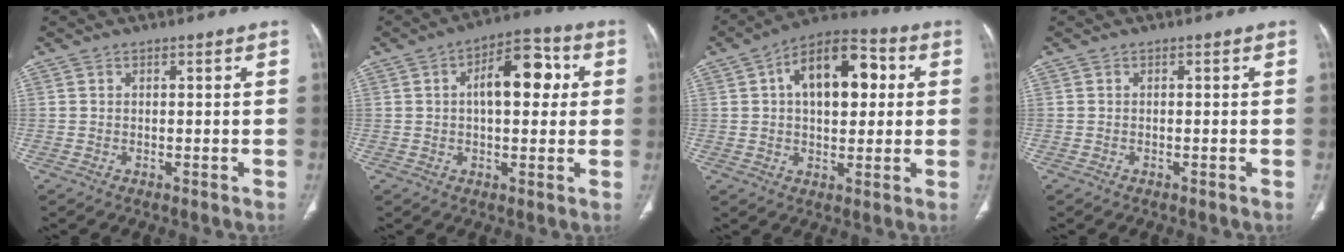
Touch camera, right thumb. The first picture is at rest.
{"total": 11.5, "force": [2.1, 5.8, 9.7], "torque": [-0.119, 0.021, 0.023]}
{"total": 15.3, "force": [3.3, 8.6, 12.2], "torque": [-0.154, 0.021, 0.045]}
{"total": 0.0}